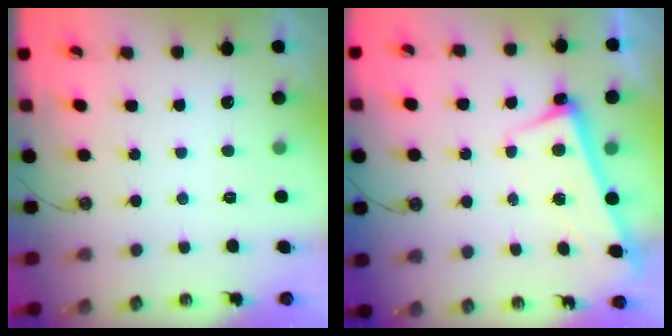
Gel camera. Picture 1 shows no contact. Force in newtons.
{"total": 2.7, "press": 2.5, "slide": 0.9}